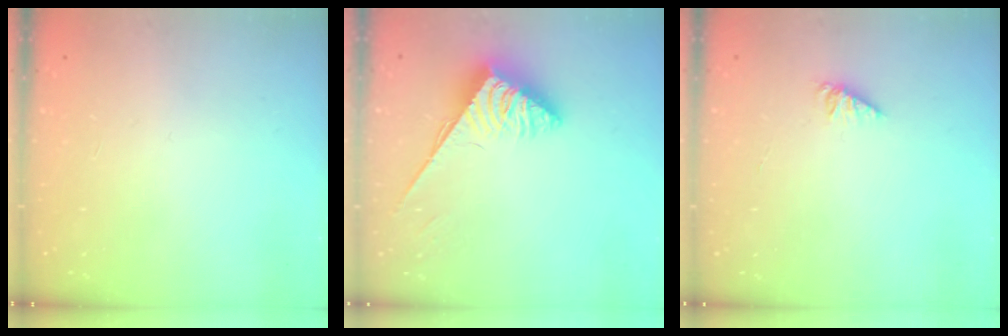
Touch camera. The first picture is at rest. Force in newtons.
{"total": 3.7, "press": 3.6, "slide": 0.6}
{"total": 1.4, "press": 1.4, "slide": 0.2}